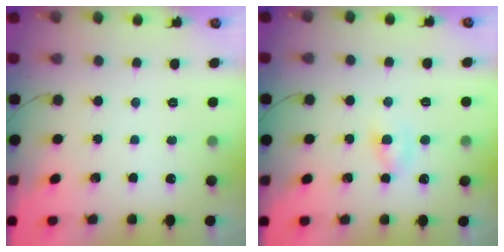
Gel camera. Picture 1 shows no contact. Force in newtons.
{"total": 2.4, "press": 2.1, "slide": 1.2}